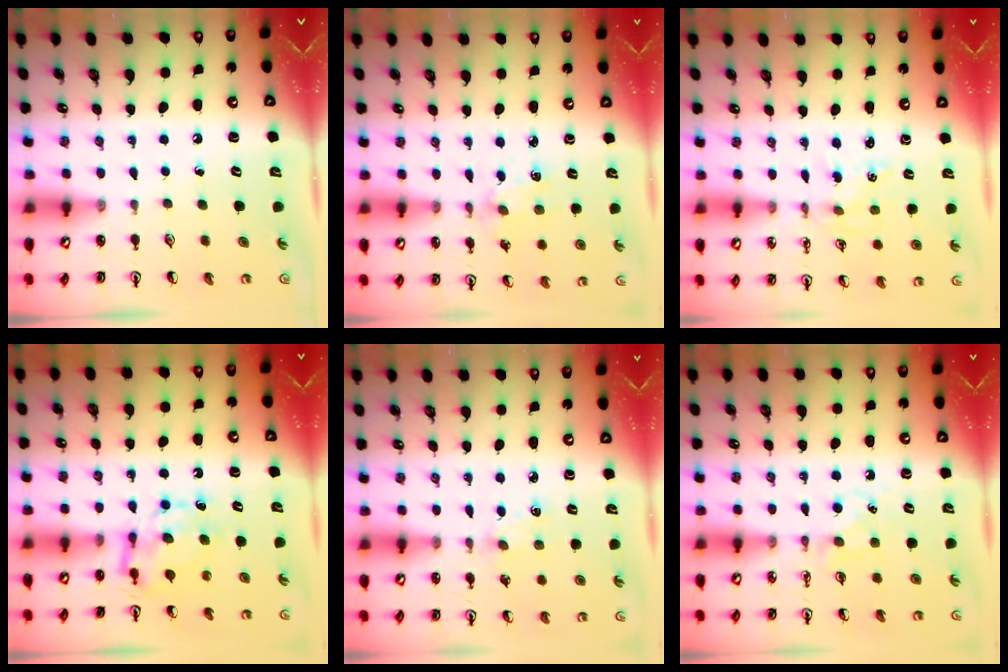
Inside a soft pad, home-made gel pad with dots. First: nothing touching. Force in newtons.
{"total": 2.0, "press": 1.9, "slide": 0.3}
{"total": 0.7, "press": 0.6, "slide": 0.2}
{"total": 7.9, "press": 7.9, "slide": 0.6}
{"total": 1.4, "press": 1.3, "slide": 0.3}
{"total": 4.2, "press": 4.2, "slide": 0.4}